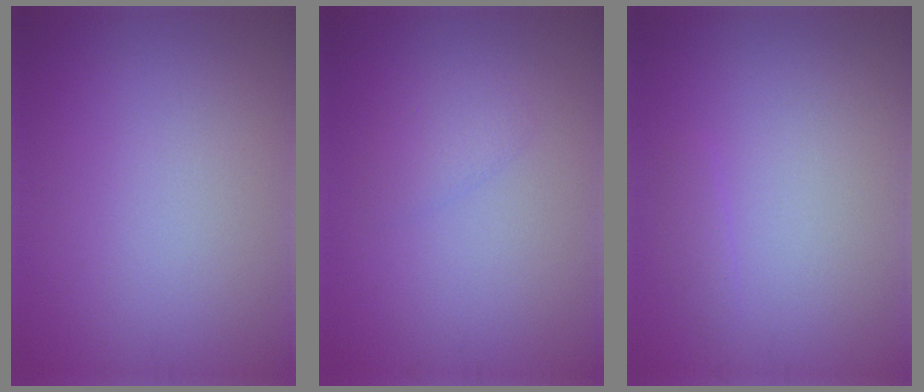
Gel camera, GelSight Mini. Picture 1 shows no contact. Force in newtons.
{"total": 1.3, "press": 1.3, "slide": 0.1}
{"total": 0.7, "press": 0.7, "slide": 0.0}